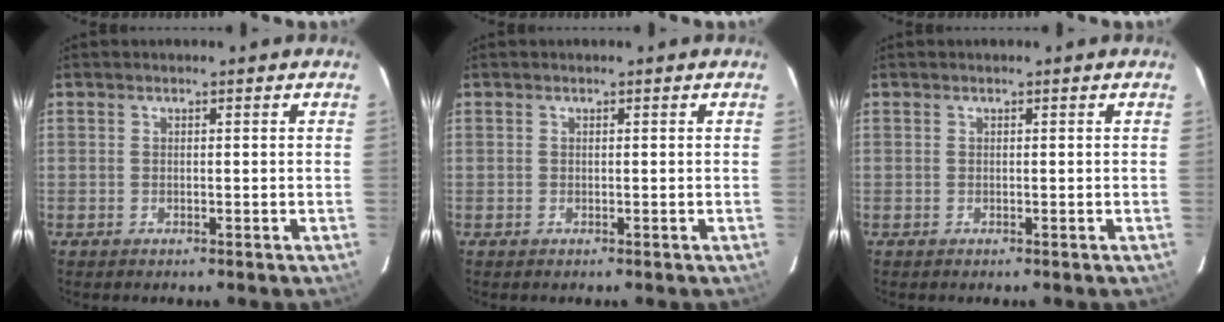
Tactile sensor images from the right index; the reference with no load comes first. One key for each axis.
{"total": 0.0}
{"total": 0.0}